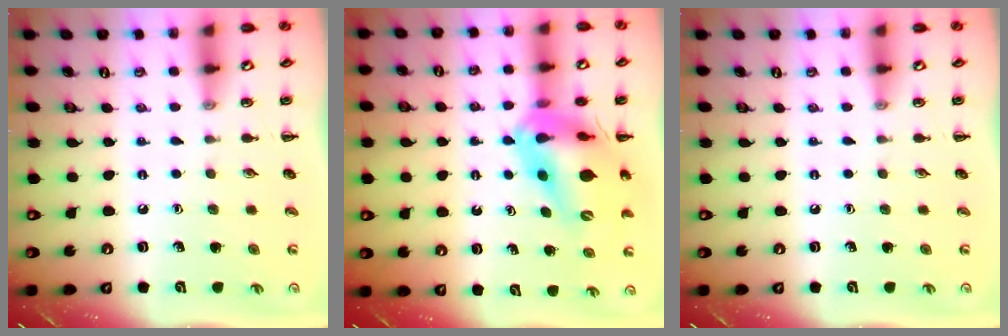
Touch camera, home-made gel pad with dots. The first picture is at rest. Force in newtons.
{"total": 16.9, "press": 16.1, "slide": 5.1}
{"total": 0.0}